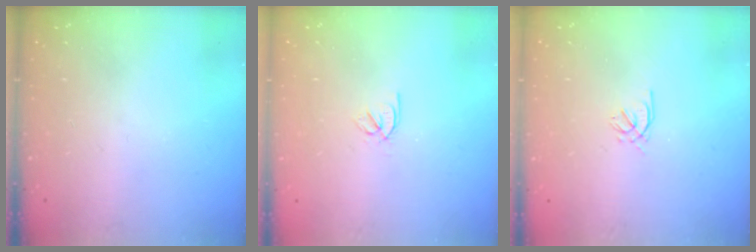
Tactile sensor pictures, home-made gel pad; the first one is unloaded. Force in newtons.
{"total": 2.5, "press": 2.4, "slide": 0.7}
{"total": 0.9, "press": 0.8, "slide": 0.4}